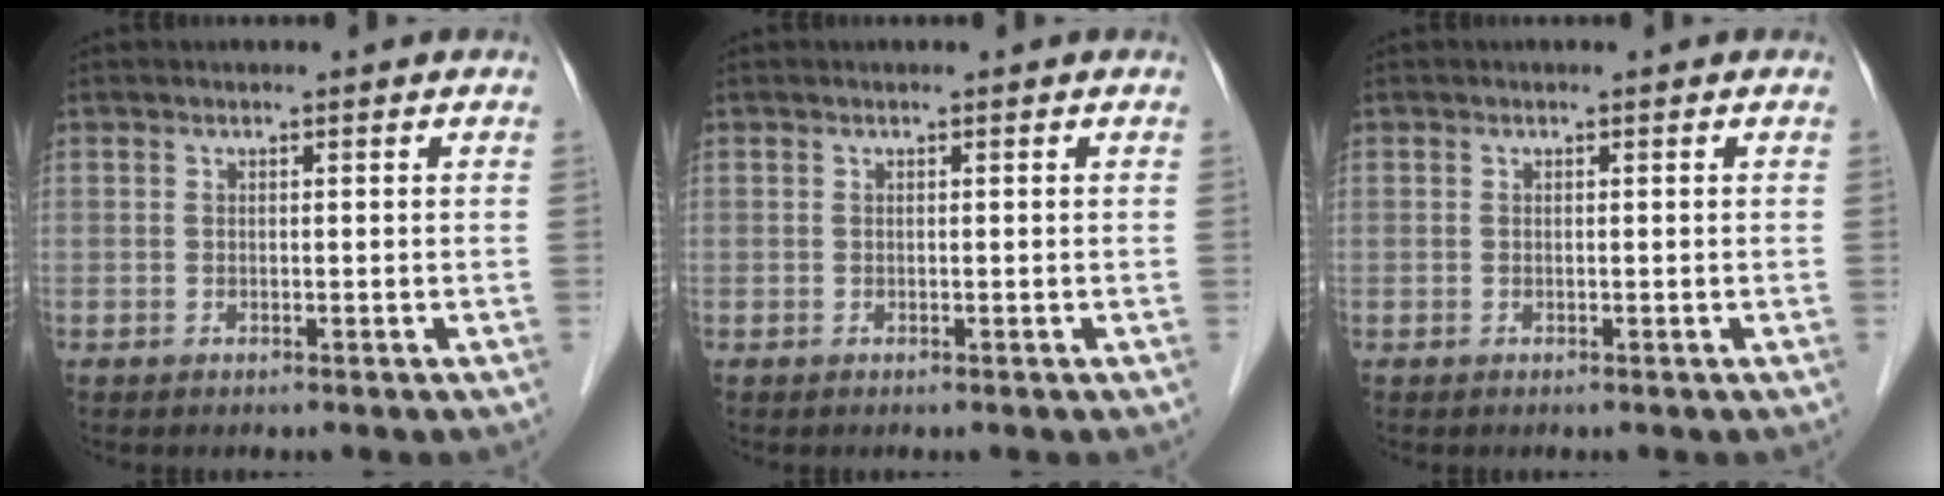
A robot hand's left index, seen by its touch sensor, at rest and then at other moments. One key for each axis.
{"total": 0.0}
{"total": 0.0}